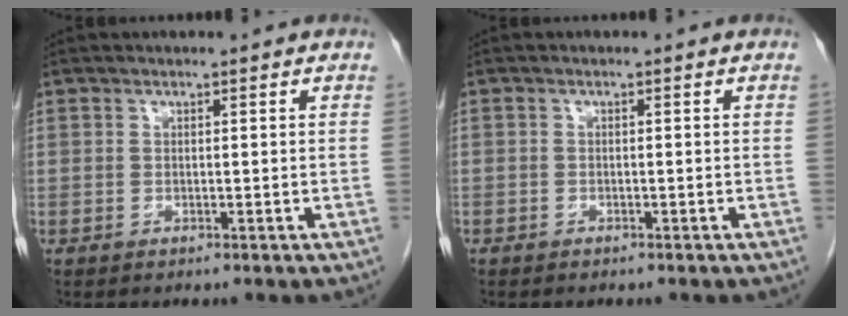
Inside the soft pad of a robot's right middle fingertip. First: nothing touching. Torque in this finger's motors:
{"motor_torque": [0.76, -0.98, -0.56, -0.21]}